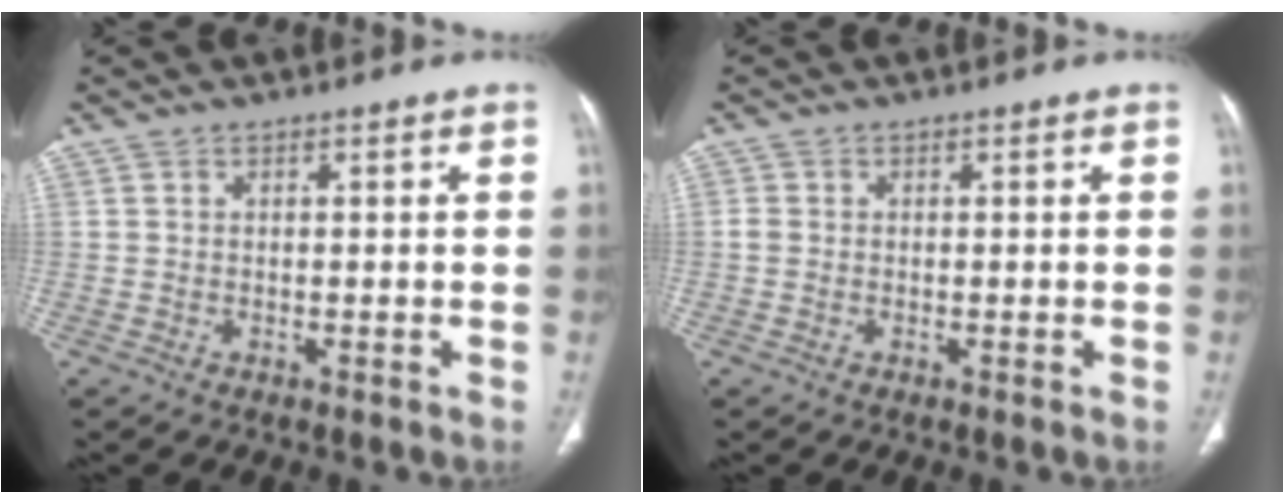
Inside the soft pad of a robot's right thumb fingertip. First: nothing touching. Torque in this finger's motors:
{"motor_torque": [0.22, 0.30, 0.36, -0.09, 0.11]}